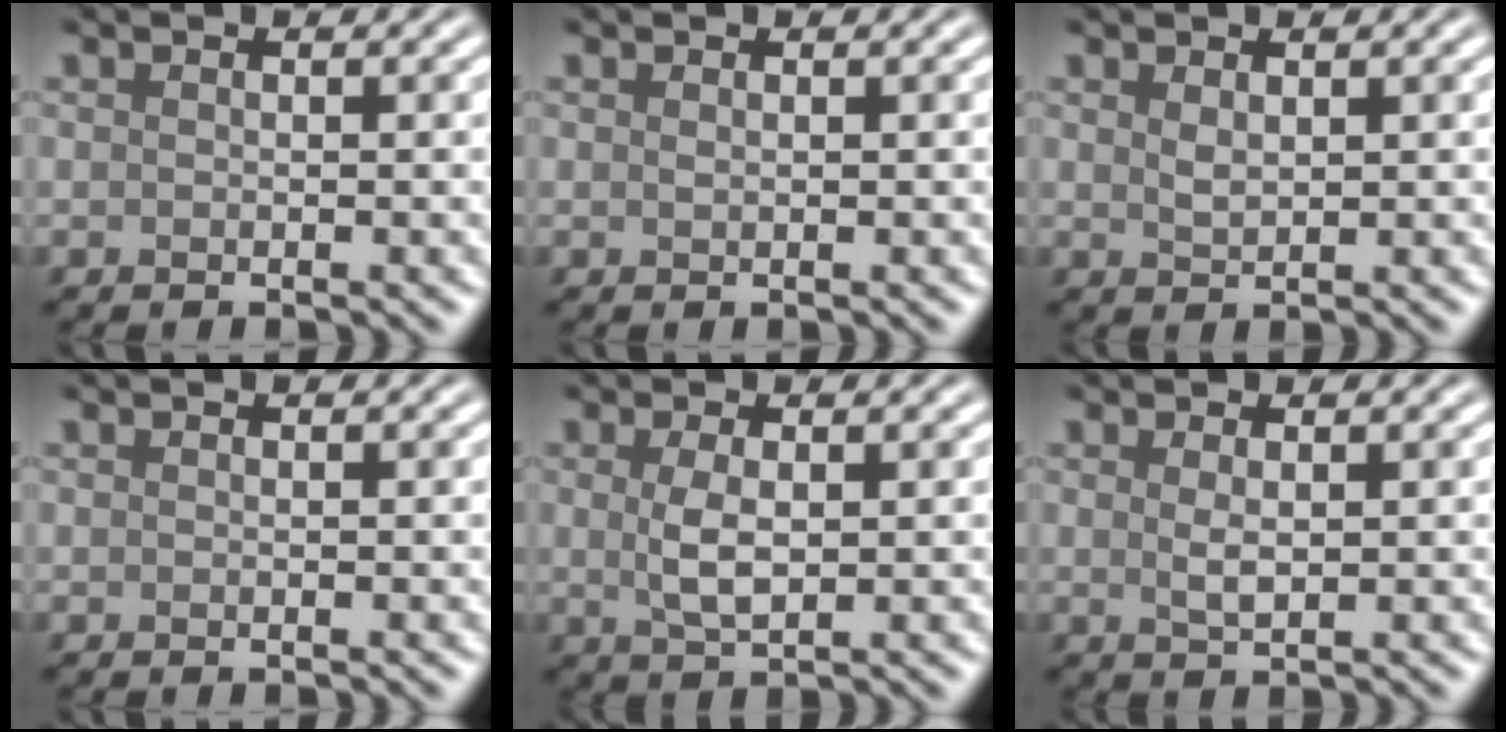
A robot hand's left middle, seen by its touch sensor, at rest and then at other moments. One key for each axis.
{"total": 0.0}
{"total": 0.9, "fx": 0.5, "fy": 0.4, "fz": 0.6, "tx": -0.019, "ty": -0.003, "tz": 0.013}
{"total": 0.0}
{"total": 2.5, "fx": 0.2, "fy": 1.0, "fz": 2.3, "tx": -0.058, "ty": -0.002, "tz": 0.006}
{"total": 1.2, "fx": 0.3, "fy": 0.4, "fz": 1.1, "tx": -0.027, "ty": -0.004, "tz": 0.009}